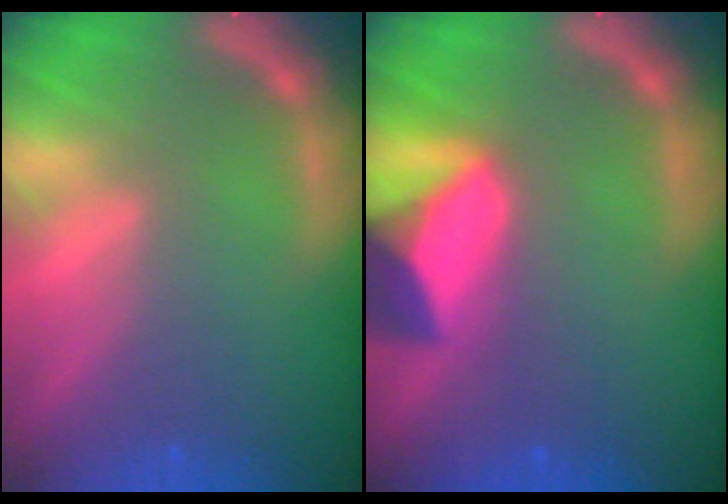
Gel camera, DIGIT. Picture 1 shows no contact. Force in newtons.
{"total": 8.4}